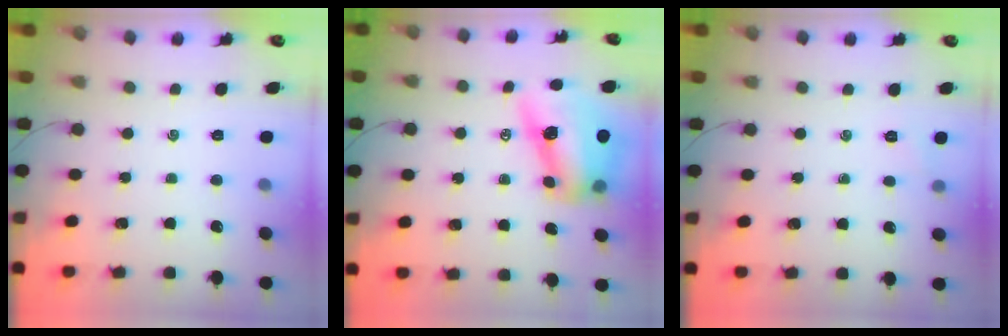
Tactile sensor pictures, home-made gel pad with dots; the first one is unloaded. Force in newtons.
{"total": 13.1, "press": 12.8, "slide": 2.7}
{"total": 3.6, "press": 3.4, "slide": 1.1}